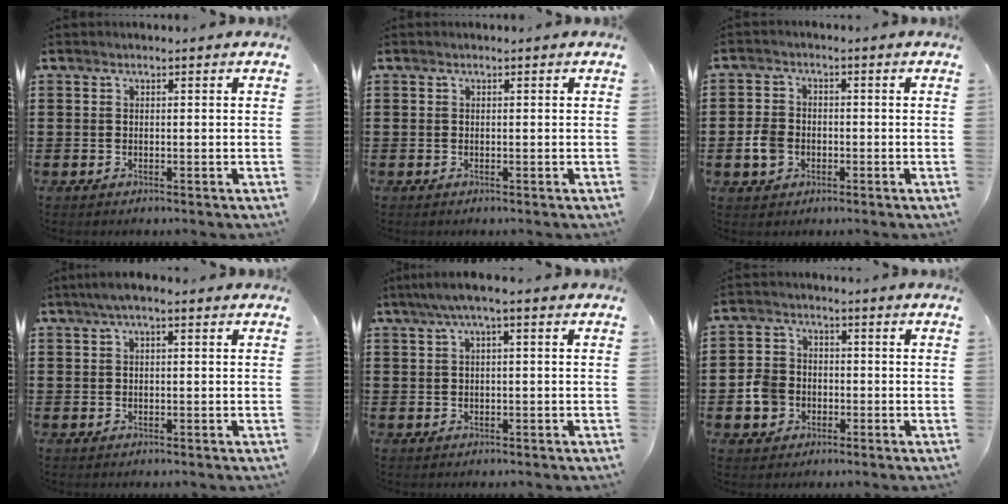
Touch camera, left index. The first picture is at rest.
{"total": 0.0}
{"total": 3.9, "force": [-1.2, 3.2, 2.0], "torque": [-0.055, 0.001, -0.026]}
{"total": 1.7, "force": [0.3, 0.3, 1.6], "torque": [-0.037, -0.001, 0.003]}
{"total": 2.2, "force": [-0.1, 0.1, 2.1], "torque": [-0.037, 0.001, -0.005]}
{"total": 4.9, "force": [-1.6, 4.3, 1.8], "torque": [-0.048, 0.009, -0.032]}